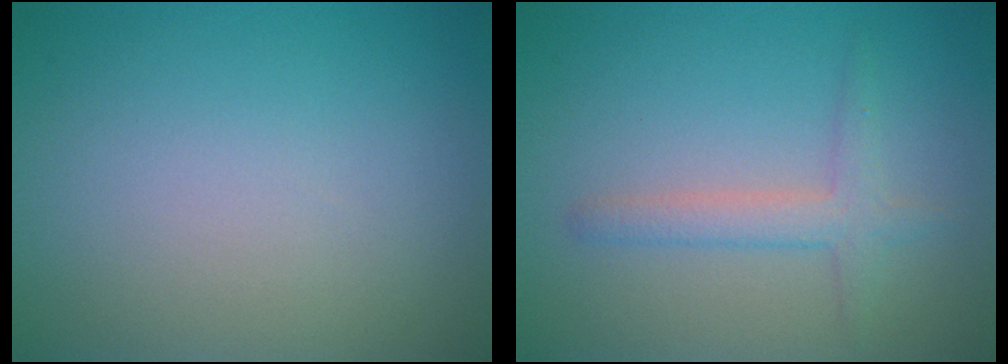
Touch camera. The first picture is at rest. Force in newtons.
{"total": 2.4, "press": 2.4, "slide": 0.0}